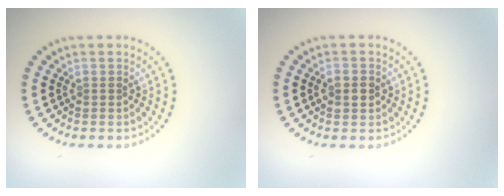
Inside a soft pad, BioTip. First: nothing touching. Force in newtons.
{"total": 2.0, "press": 2.0, "slide": 0.1}